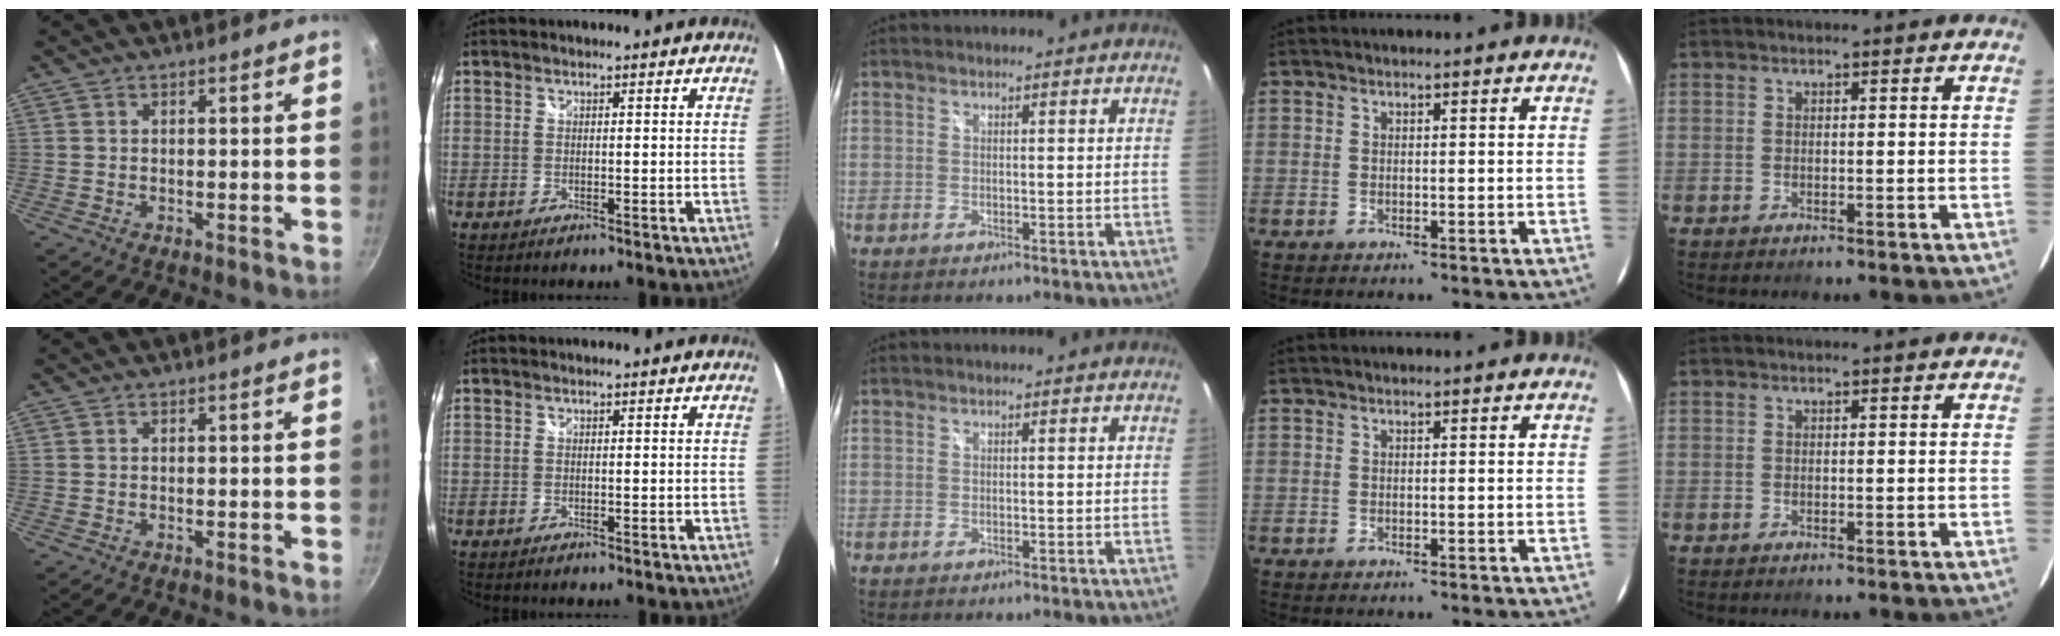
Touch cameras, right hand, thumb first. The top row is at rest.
{}